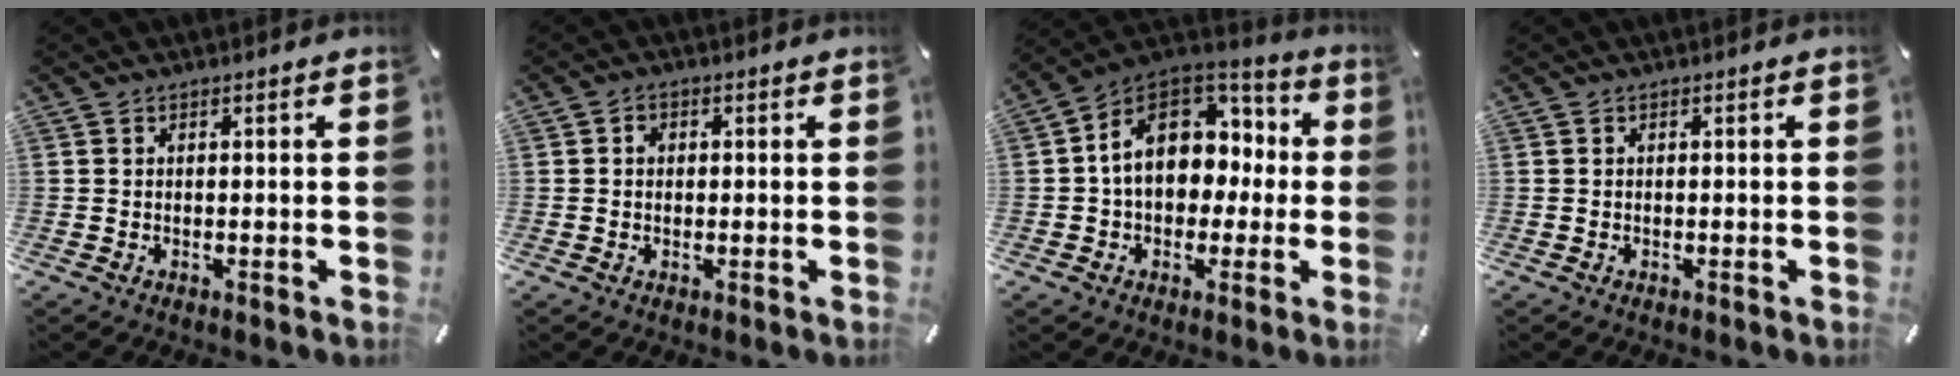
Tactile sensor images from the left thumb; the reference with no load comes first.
{"total": 1.6, "force": [0.0, 1.4, 0.8], "torque": [-0.008, 0.003, -0.005]}
{"total": 14.9, "force": [1.9, 11.8, 8.9], "torque": [-0.163, -0.003, 0.038]}
{"total": 0.0}